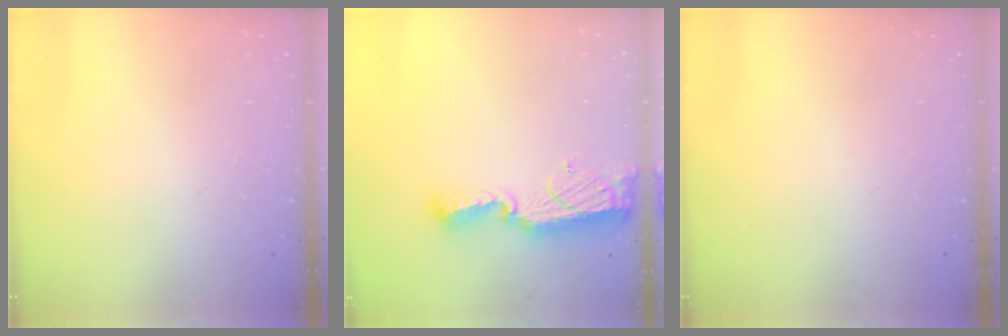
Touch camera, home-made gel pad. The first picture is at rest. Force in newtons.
{"total": 9.9, "press": 9.9, "slide": 0.8}
{"total": 0.0}